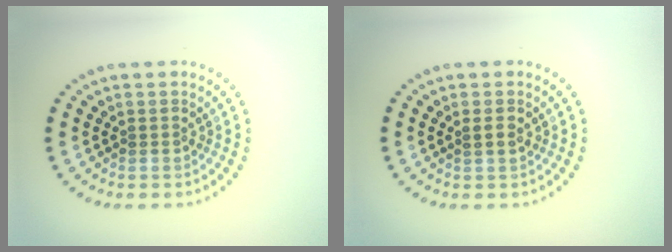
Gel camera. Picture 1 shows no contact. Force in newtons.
{"total": 0.6, "press": 0.5, "slide": 0.3}